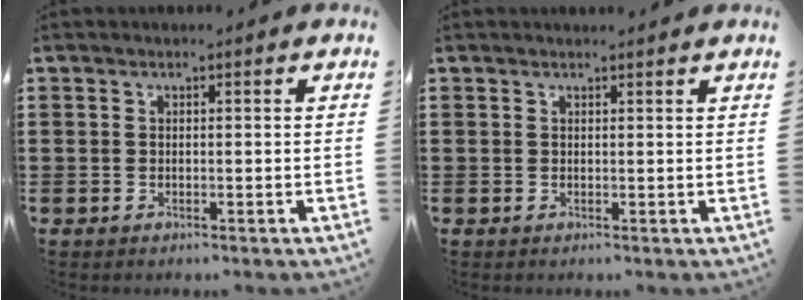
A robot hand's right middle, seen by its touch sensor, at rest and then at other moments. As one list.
[{"total": 0.6, "force": [0.6, 0.0, 0.1], "torque": [0.003, -0.004, 0.010]}]